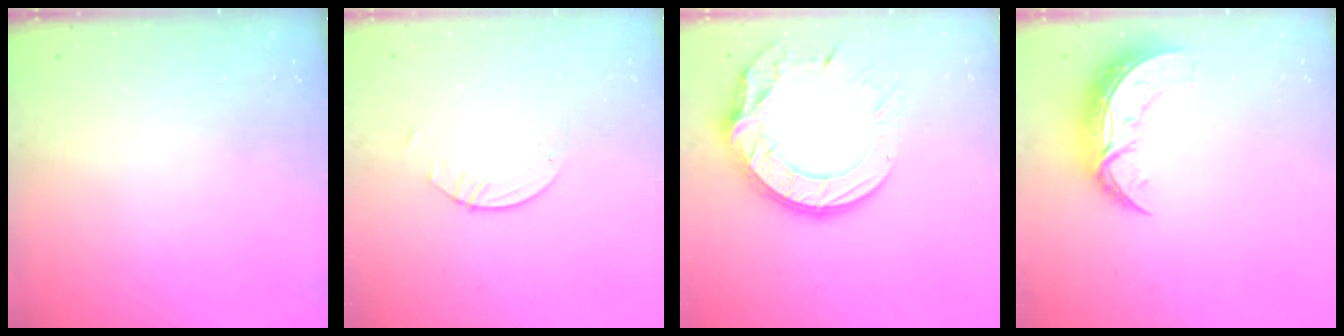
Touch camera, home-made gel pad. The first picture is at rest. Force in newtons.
{"total": 0.8, "press": 0.8, "slide": 0.2}
{"total": 18.1, "press": 18.1, "slide": 1.3}
{"total": 9.1, "press": 9.0, "slide": 0.8}